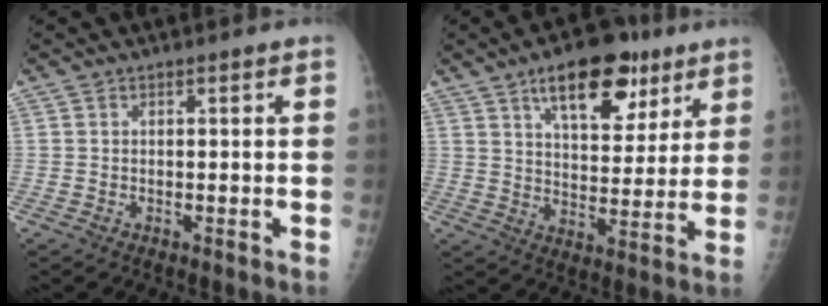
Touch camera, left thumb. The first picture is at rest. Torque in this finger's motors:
{"motor_torque": [2.13, 1.66, 1.51, -1.24, 0.18]}